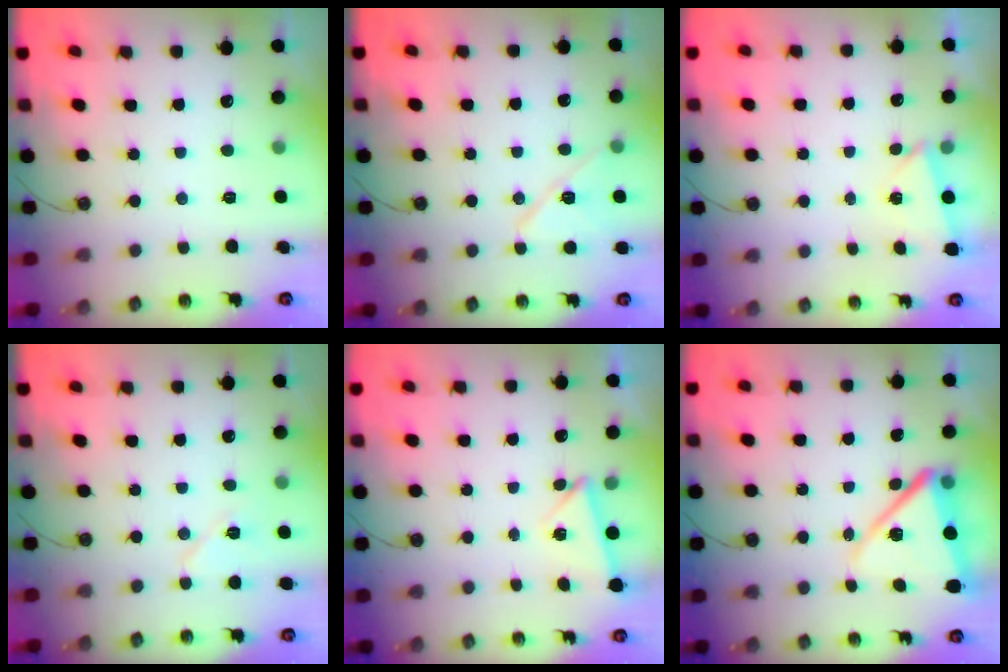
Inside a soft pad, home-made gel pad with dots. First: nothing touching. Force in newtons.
{"total": 11.2, "press": 11.2, "slide": 0.6}
{"total": 2.5, "press": 2.4, "slide": 0.9}
{"total": 11.3, "press": 4.6, "slide": 10.3}
{"total": 2.3, "press": 2.1, "slide": 1.0}
{"total": 13.0, "press": 12.9, "slide": 1.4}